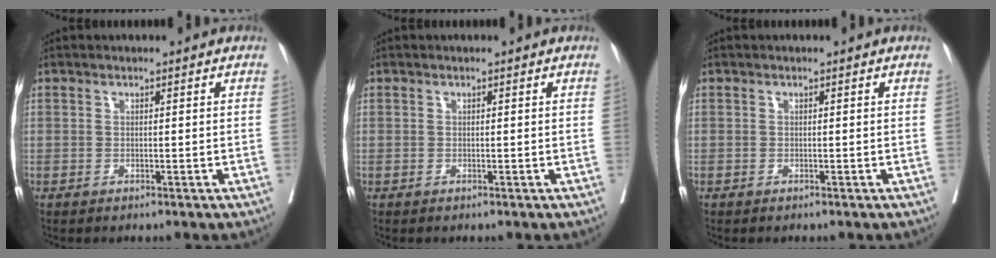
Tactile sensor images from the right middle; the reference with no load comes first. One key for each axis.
{"total": 0.0}
{"total": 0.0}